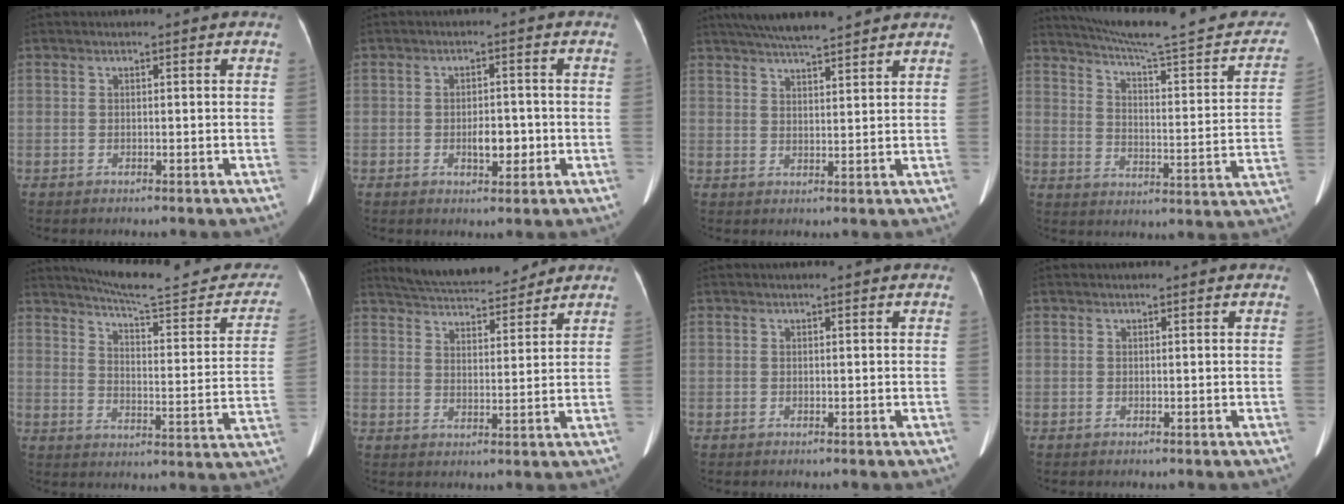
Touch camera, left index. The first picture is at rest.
{"total": 3.7, "force": [-1.3, 1.7, 3.0], "torque": [-0.049, -0.001, -0.016]}
{"total": 9.9, "force": [8.7, 0.7, 4.7], "torque": [-0.080, 0.020, 0.130]}
{"total": 23.7, "force": [20.7, 2.3, 11.2], "torque": [-0.158, -0.025, 0.271]}
{"total": 22.2, "force": [20.2, 3.5, 8.7], "torque": [-0.106, -0.046, 0.249]}
{"total": 12.0, "force": [11.0, 2.0, 4.2], "torque": [-0.072, 0.013, 0.171]}
{"total": 1.3, "force": [1.2, 0.3, 0.5], "torque": [-0.010, 0.011, 0.015]}
{"total": 1.4, "force": [1.3, 0.3, 0.4], "torque": [-0.013, 0.013, 0.013]}